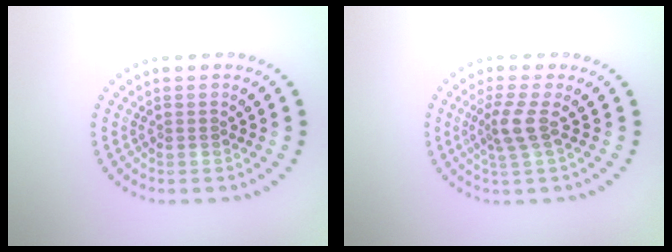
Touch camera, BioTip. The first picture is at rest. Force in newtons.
{"total": 2.4, "press": 1.8, "slide": 1.6}